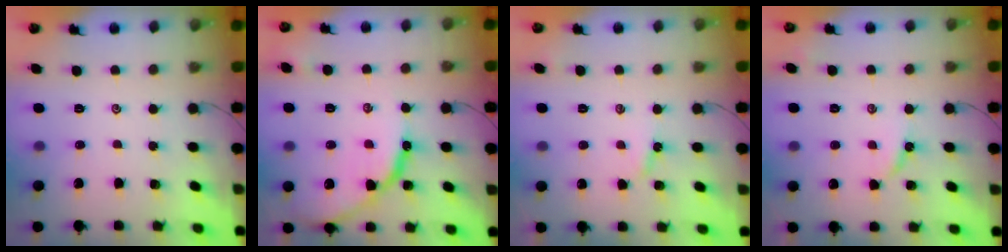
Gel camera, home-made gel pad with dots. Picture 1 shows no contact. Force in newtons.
{"total": 12.0, "press": 12.0, "slide": 1.1}
{"total": 4.5, "press": 4.5, "slide": 0.6}
{"total": 2.5, "press": 2.5, "slide": 0.4}